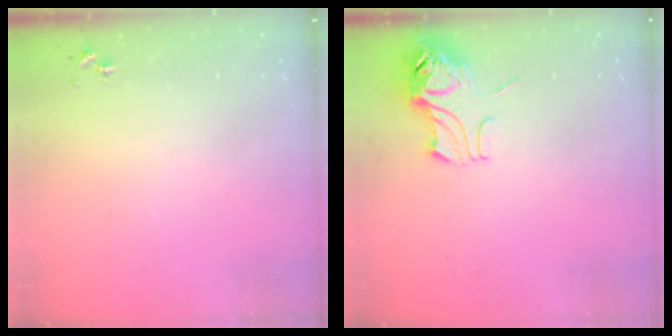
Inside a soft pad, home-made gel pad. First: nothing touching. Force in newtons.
{"total": 10.2, "press": 10.2, "slide": 1.2}